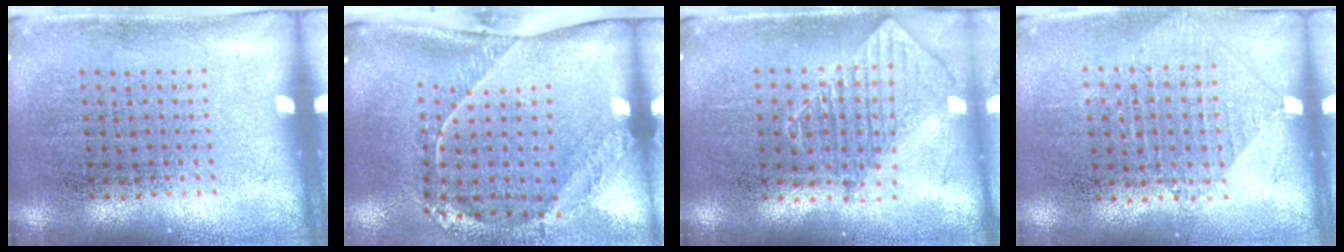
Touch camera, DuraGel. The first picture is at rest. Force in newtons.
{"total": 2.7, "press": 1.8, "slide": 2.0}
{"total": 1.0, "press": 0.9, "slide": 0.3}
{"total": 1.0, "press": 0.9, "slide": 0.2}